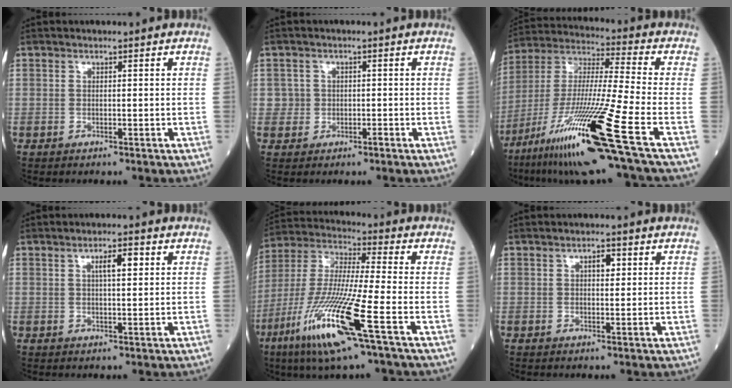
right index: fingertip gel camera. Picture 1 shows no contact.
{"total": 1.9, "force": [-0.2, 1.9, 0.0], "torque": [0.005, 0.006, -0.004]}
{"total": 21.4, "force": [-11.4, -1.2, 18.0], "torque": [-0.358, -0.049, -0.214]}
{"total": 3.3, "force": [1.1, 0.7, 3.0], "torque": [-0.052, 0.005, 0.018]}
{"total": 17.9, "force": [-8.2, 0.5, 16.0], "torque": [-0.356, -0.039, -0.160]}
{"total": 2.1, "force": [0.6, 0.9, 1.7], "torque": [-0.027, 0.003, 0.009]}